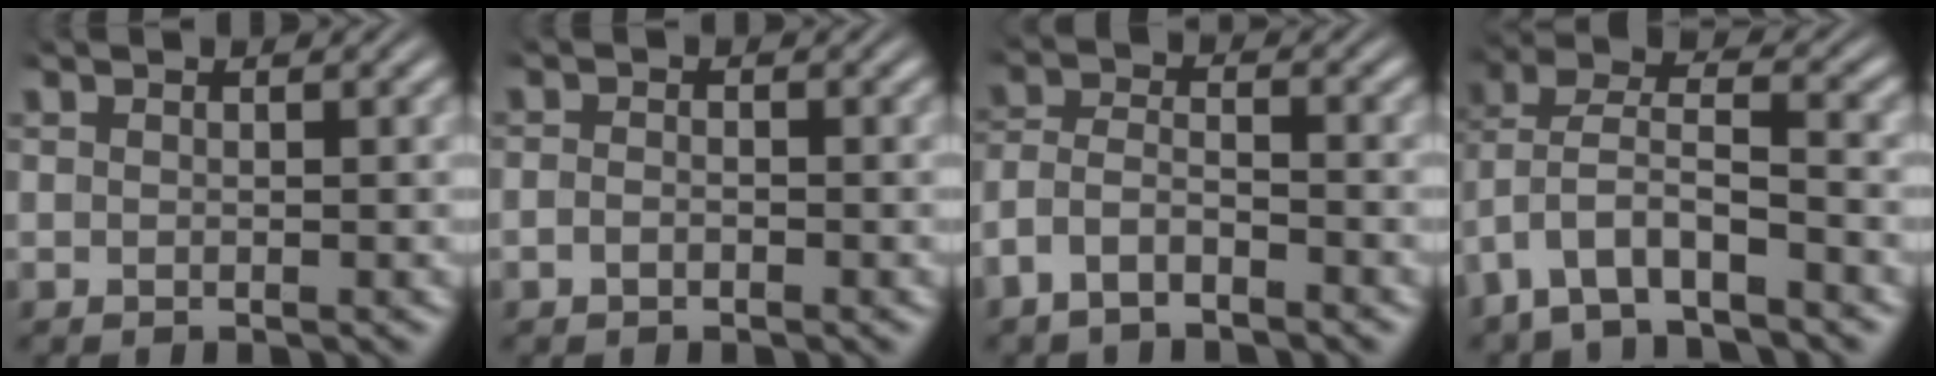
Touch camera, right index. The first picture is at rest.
{"total": 0.8, "force": [-0.6, 0.5, 0.2], "torque": [-0.009, -0.003, -0.011]}
{"total": 5.1, "force": [-2.5, 4.0, 1.9], "torque": [-0.062, -0.011, -0.047]}
{"total": 4.6, "force": [-0.8, 3.4, 2.9], "torque": [-0.084, -0.014, -0.008]}